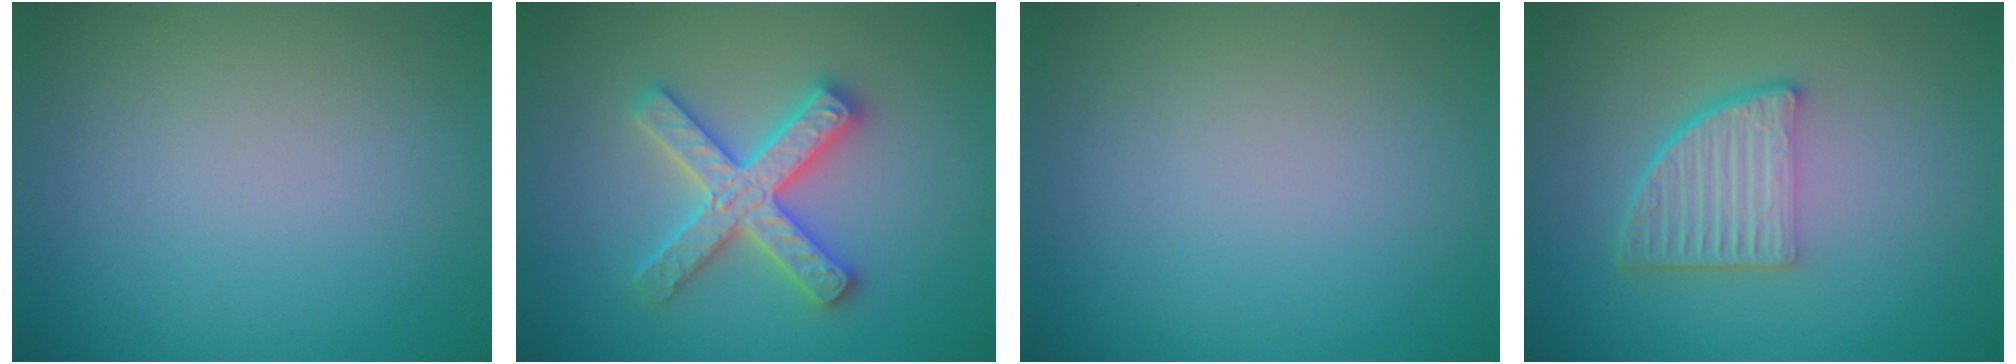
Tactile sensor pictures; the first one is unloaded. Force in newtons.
{"total": 5.1, "press": 5.0, "slide": 0.7}
{"total": 0.0}
{"total": 4.9, "press": 3.4, "slide": 3.6}